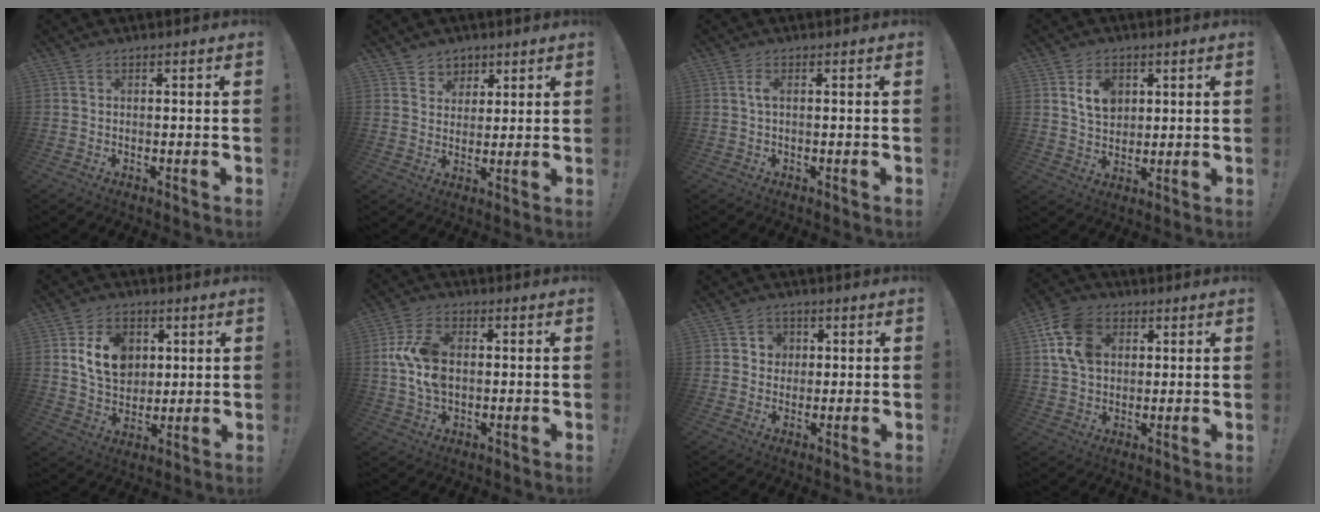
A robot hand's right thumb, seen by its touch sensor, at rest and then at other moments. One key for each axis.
{"total": 5.6, "fx": 3.4, "fy": 4.5, "fz": -0.1, "tx": 0.004, "ty": -0.033, "tz": 0.066}
{"total": 1.9, "fx": 0.1, "fy": 0.4, "fz": 1.9, "tx": -0.042, "ty": 0.006, "tz": 0.000}
{"total": 8.5, "fx": 3.0, "fy": 6.4, "fz": 4.7, "tx": -0.070, "ty": -0.003, "tz": 0.057}
{"total": 14.0, "fx": 4.1, "fy": 10.7, "fz": 8.0, "tx": -0.124, "ty": -0.004, "tz": 0.083}
{"total": 11.8, "fx": 0.8, "fy": 8.2, "fz": 8.4, "tx": -0.164, "ty": 0.008, "tz": 0.021}
{"total": 4.3, "fx": 1.0, "fy": 4.0, "fz": 1.0, "tx": -0.019, "ty": 0.003, "tz": 0.019}
{"total": 14.2, "fx": 4.7, "fy": 10.8, "fz": 7.9, "tx": -0.133, "ty": -0.004, "tz": 0.096}